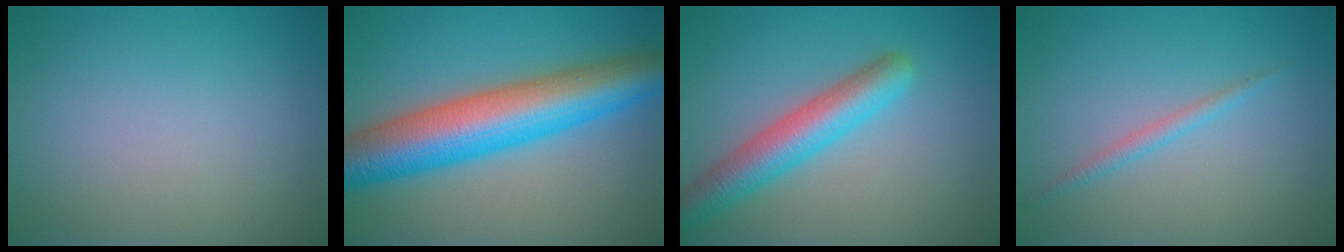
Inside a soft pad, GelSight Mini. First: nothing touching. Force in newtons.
{"total": 10.9, "press": 10.9, "slide": 0.1}
{"total": 5.2, "press": 5.2, "slide": 0.1}
{"total": 1.2, "press": 1.2, "slide": 0.1}